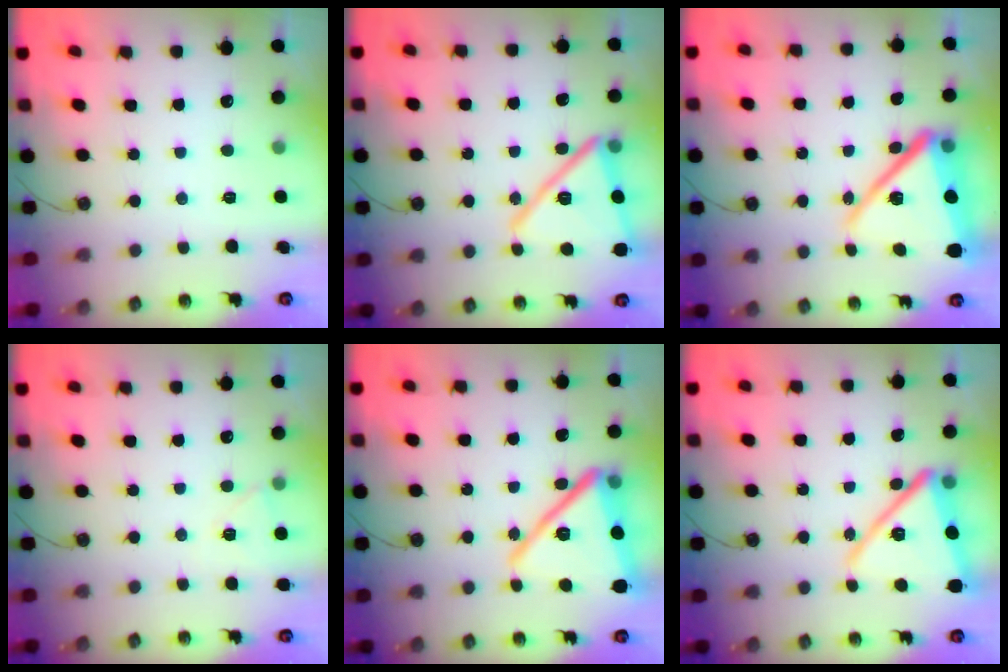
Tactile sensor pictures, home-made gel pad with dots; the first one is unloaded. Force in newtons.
{"total": 20.3, "press": 20.2, "slide": 1.9}
{"total": 20.8, "press": 20.6, "slide": 2.7}
{"total": 5.7, "press": 5.2, "slide": 2.3}
{"total": 20.5, "press": 19.7, "slide": 5.4}
{"total": 18.4, "press": 18.3, "slide": 1.6}